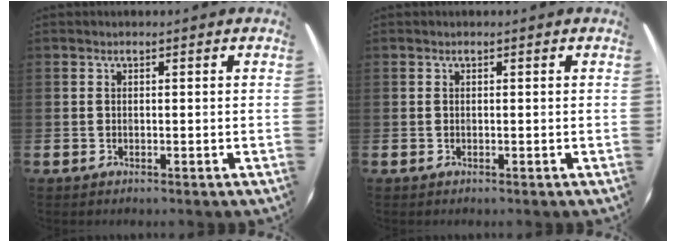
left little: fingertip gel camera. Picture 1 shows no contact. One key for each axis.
{"total": 0.0}